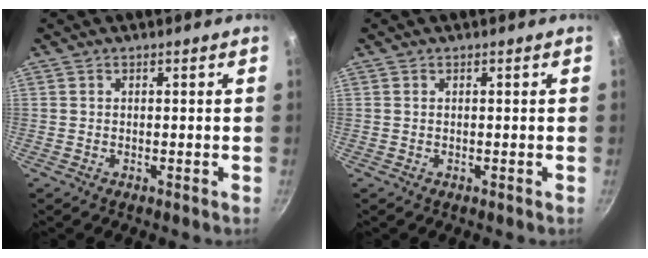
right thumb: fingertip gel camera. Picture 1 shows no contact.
{"total": 0.0}